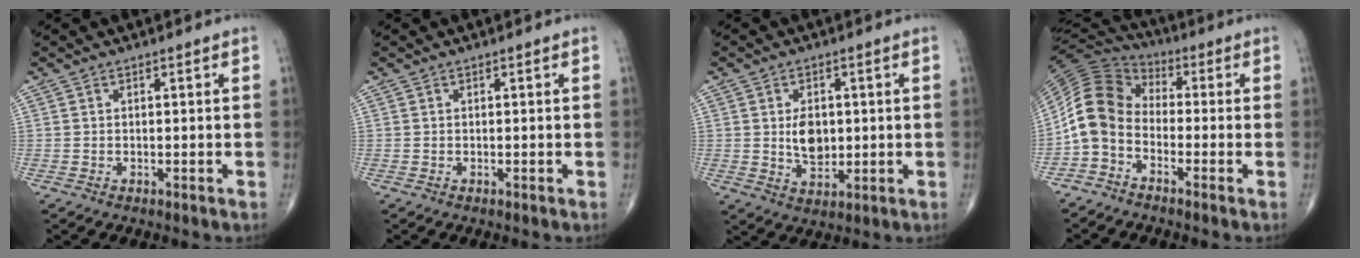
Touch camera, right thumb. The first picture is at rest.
{"total": 0.0}
{"total": 6.2, "force": [0.6, 4.1, 4.6], "torque": [-0.060, -0.008, 0.016]}
{"total": 9.7, "force": [-2.8, 6.9, 6.2], "torque": [-0.118, 0.052, -0.074]}